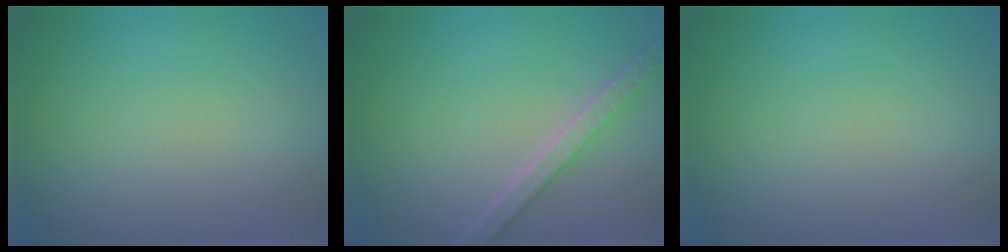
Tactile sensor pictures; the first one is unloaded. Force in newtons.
{"total": 2.8, "press": 2.8, "slide": 0.6}
{"total": 0.0}